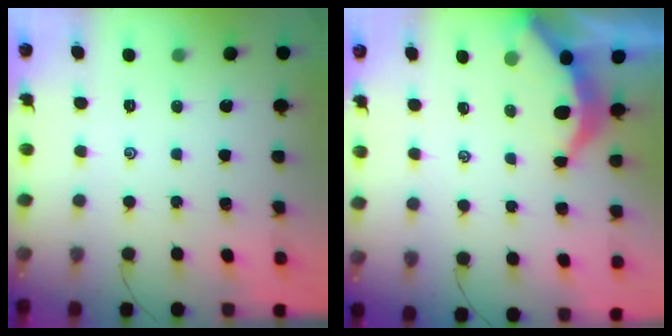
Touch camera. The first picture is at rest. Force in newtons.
{"total": 3.7, "press": 3.6, "slide": 0.5}